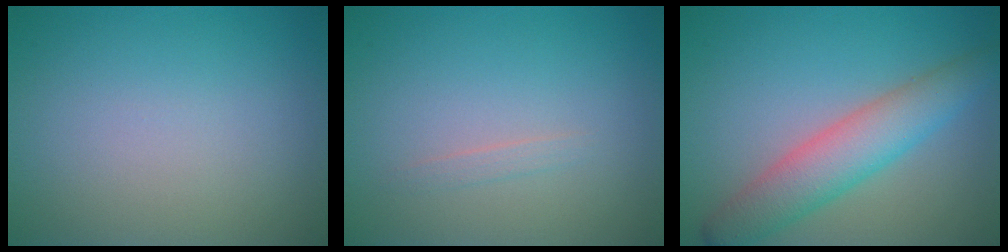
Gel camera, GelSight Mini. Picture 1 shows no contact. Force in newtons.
{"total": 0.6, "press": 0.6, "slide": 0.1}
{"total": 5.2, "press": 5.2, "slide": 0.1}